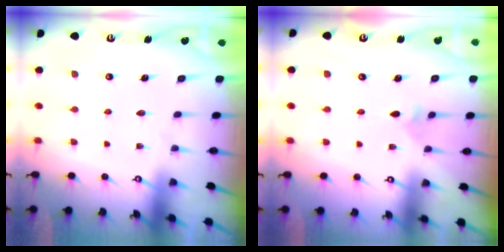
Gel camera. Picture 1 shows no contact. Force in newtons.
{"total": 2.3, "press": 2.3, "slide": 0.6}